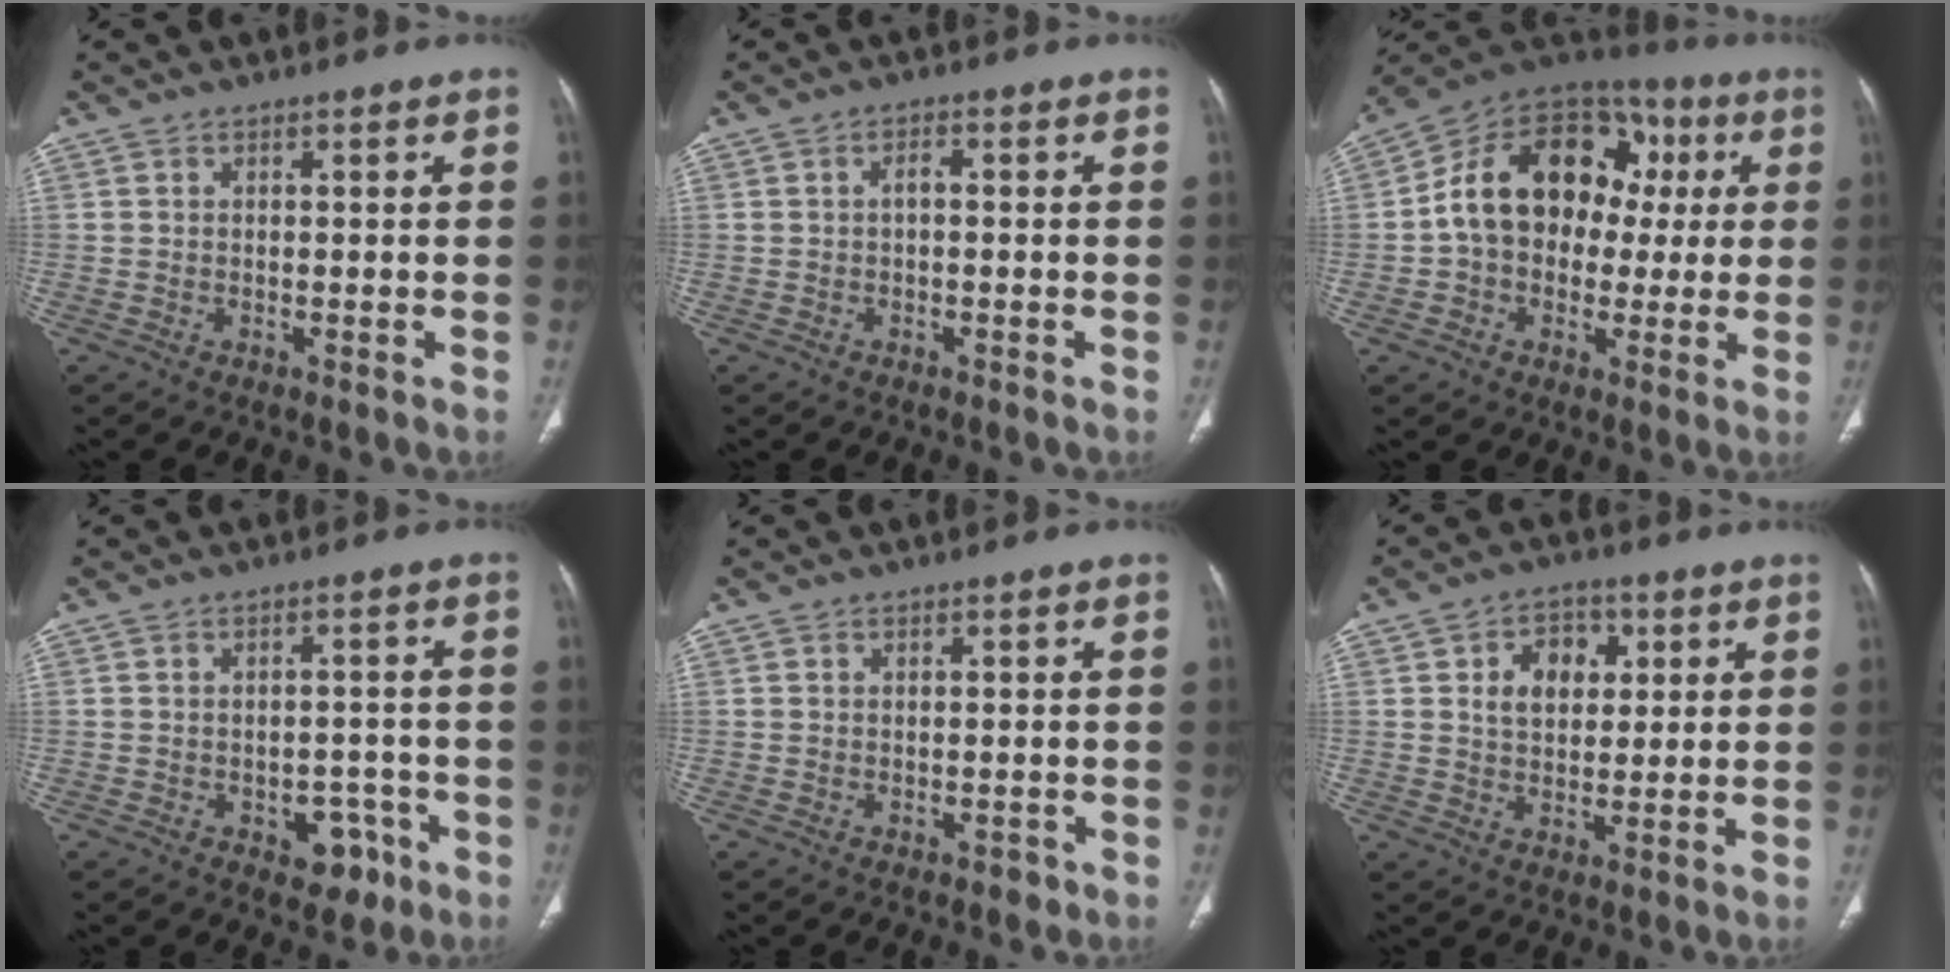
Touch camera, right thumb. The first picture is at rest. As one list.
[{"total": 1.4, "force": [-0.1, 0.7, 1.2], "torque": [-0.019, 0.005, -0.005]}, {"total": 20.4, "force": [1.9, 15.3, 13.3], "torque": [-0.179, 0.050, 0.024]}, {"total": 5.7, "force": [-2.8, 3.9, 3.0], "torque": [-0.010, 0.023, -0.031]}, {"total": 1.0, "force": [-0.6, 0.6, 0.5], "torque": [-0.004, 0.000, -0.006]}, {"total": 8.0, "force": [2.3, 5.8, 5.1], "torque": [-0.048, -0.003, 0.036]}]